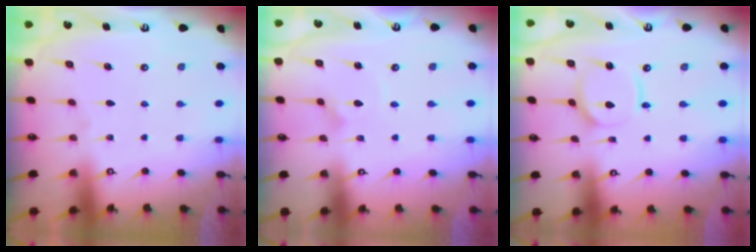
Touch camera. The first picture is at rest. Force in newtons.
{"total": 2.6, "press": 2.6, "slide": 0.1}
{"total": 9.0, "press": 9.0, "slide": 0.9}